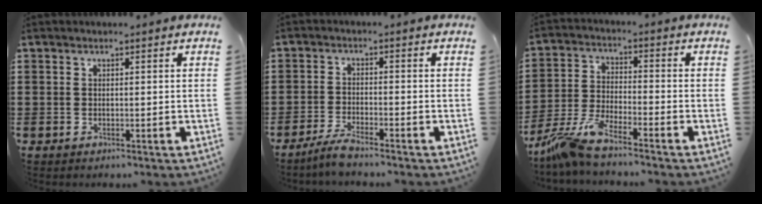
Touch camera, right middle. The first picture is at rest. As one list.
[{"total": 3.2, "force": [-2.9, 0.0, 1.3], "torque": [-0.038, -0.003, -0.060]}, {"total": 7.0, "force": [-6.1, 0.4, 3.3], "torque": [-0.093, -0.016, -0.124]}]